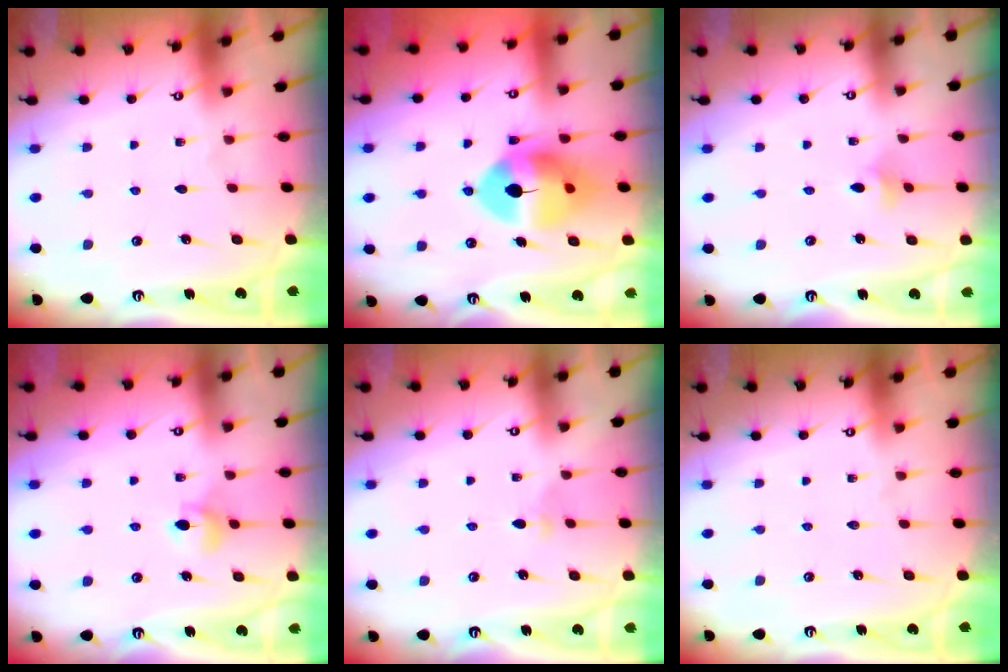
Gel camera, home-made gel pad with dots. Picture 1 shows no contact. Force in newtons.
{"total": 11.6, "press": 11.4, "slide": 1.9}
{"total": 2.6, "press": 2.5, "slide": 0.5}
{"total": 5.1, "press": 5.0, "slide": 0.6}
{"total": 2.7, "press": 2.6, "slide": 0.6}
{"total": 0.0}